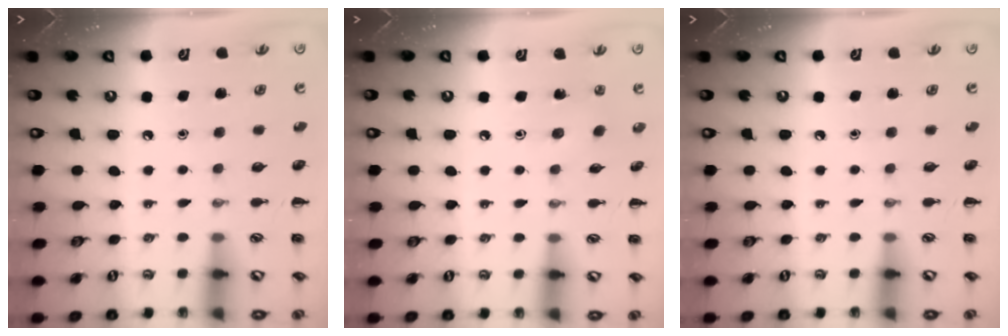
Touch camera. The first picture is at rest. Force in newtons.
{"total": 2.6, "press": 2.5, "slide": 0.9}
{"total": 0.0}